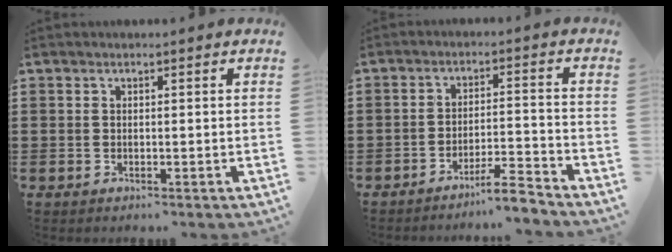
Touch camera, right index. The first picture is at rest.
{"total": 5.4, "force": [-4.9, -0.1, 2.2], "torque": [-0.036, -0.005, -0.093]}